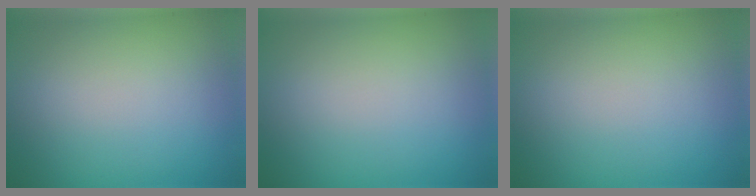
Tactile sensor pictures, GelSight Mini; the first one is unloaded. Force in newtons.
{"total": 0.0}
{"total": 0.0}